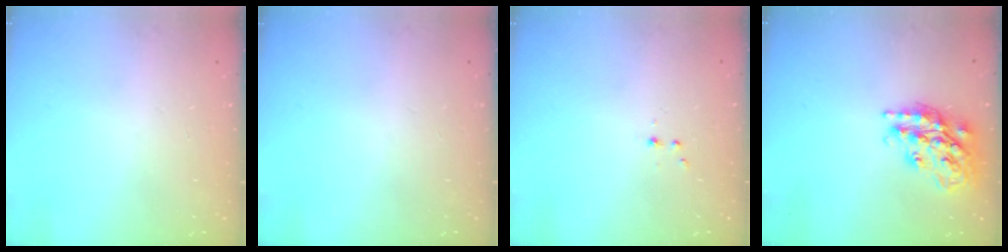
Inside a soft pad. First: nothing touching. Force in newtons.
{"total": 0.0}
{"total": 2.2, "press": 1.9, "slide": 1.2}
{"total": 20.4, "press": 20.3, "slide": 1.7}